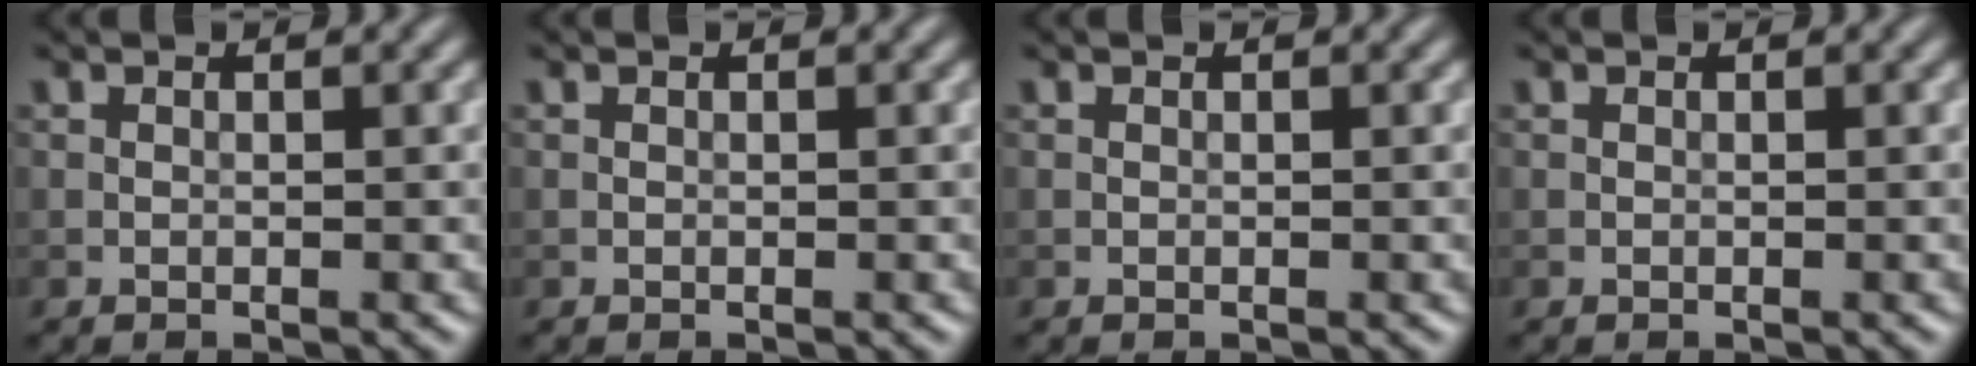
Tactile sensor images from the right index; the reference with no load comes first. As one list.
[{"total": 0.0}, {"total": 0.0}, {"total": 0.0}]